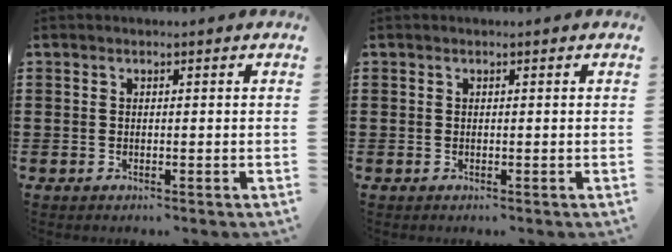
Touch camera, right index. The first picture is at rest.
{"total": 0.0}